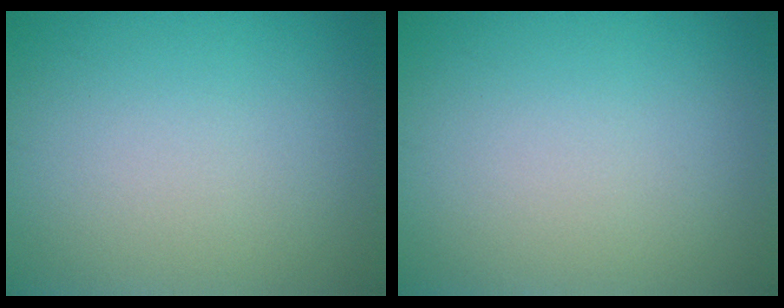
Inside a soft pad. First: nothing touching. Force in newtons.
{"total": 0.0}